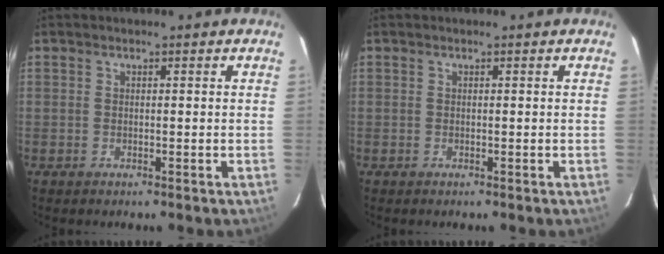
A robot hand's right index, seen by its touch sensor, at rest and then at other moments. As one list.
[{"total": 0.0}]